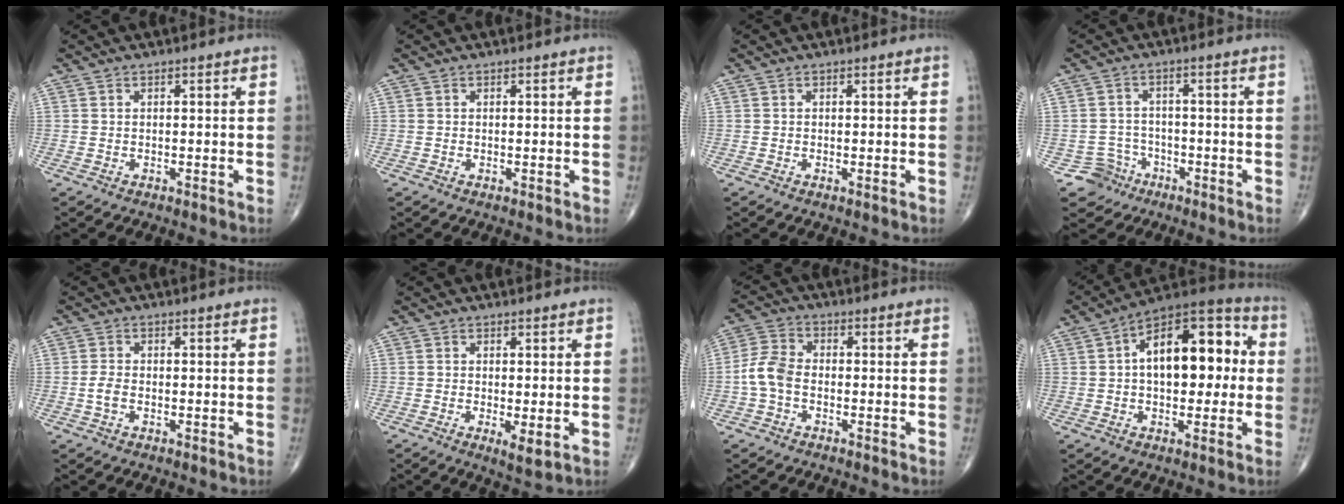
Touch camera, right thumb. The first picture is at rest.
{"total": 0.0}
{"total": 0.0}
{"total": 4.8, "force": [-2.9, 3.9, -0.4], "torque": [0.036, 0.024, -0.050]}
{"total": 2.3, "force": [-0.5, 1.4, 1.8], "torque": [-0.042, 0.006, -0.013]}
{"total": 3.3, "force": [-0.6, 1.0, 3.1], "torque": [-0.055, -0.013, -0.010]}
{"total": 6.1, "force": [-1.5, 4.1, 4.3], "torque": [-0.091, 0.020, -0.041]}
{"total": 17.9, "force": [1.8, 9.7, 14.9], "torque": [-0.195, 0.038, 0.018]}